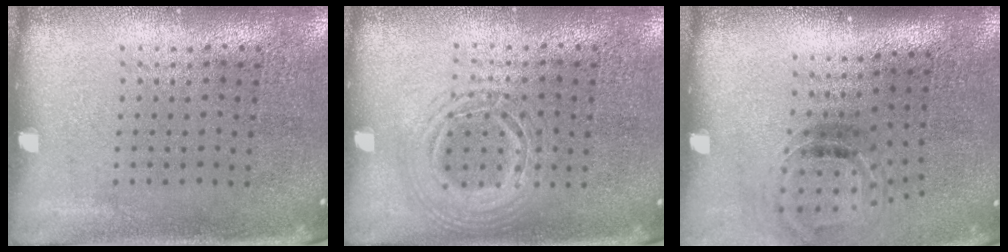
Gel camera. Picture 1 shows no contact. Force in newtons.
{"total": 1.3, "press": 1.3, "slide": 0.1}
{"total": 1.2, "press": 0.9, "slide": 0.8}